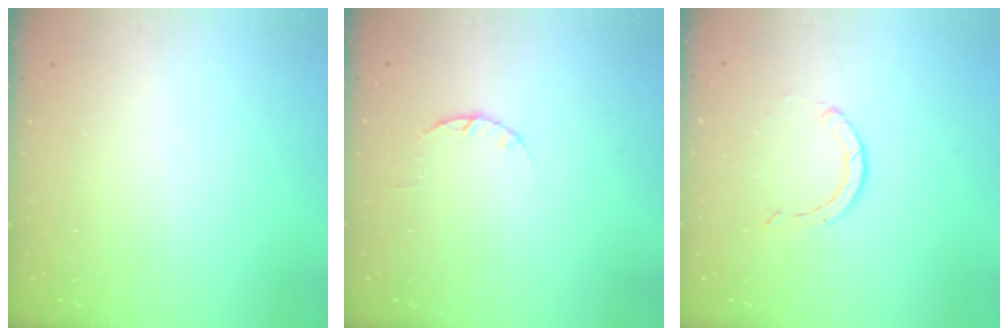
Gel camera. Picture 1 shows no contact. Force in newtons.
{"total": 2.4, "press": 2.4, "slide": 0.4}
{"total": 0.9, "press": 0.9, "slide": 0.1}